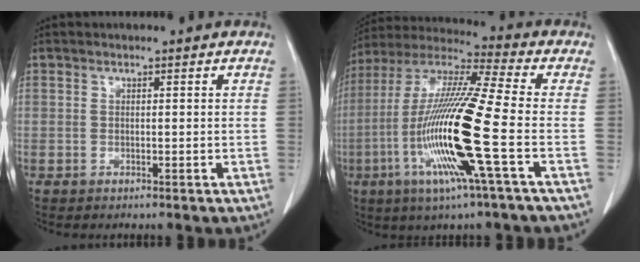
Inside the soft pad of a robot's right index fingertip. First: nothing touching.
{"total": 18.8, "force": [-5.0, -0.5, 18.1], "torque": [-0.373, -0.018, -0.108]}